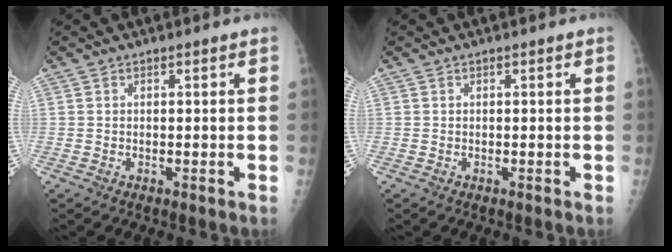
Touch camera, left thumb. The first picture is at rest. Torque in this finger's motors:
{"motor_torque": [0.00, 0.00, -0.01, 0.00, 0.00]}